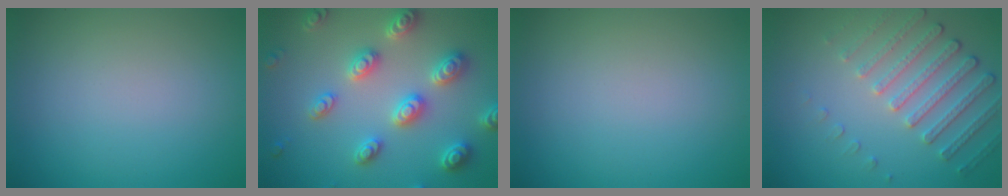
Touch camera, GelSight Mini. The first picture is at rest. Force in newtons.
{"total": 5.3, "press": 5.1, "slide": 1.2}
{"total": 0.0}
{"total": 4.5, "press": 3.4, "slide": 2.9}